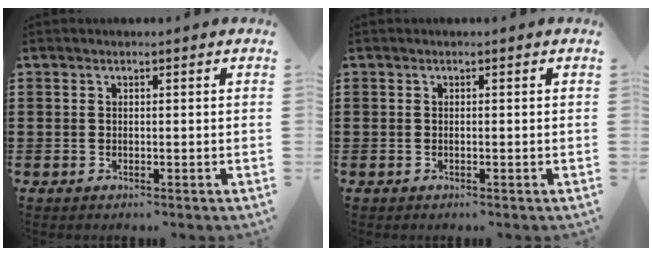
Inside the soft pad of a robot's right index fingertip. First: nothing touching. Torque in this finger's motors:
{"motor_torque": [-0.02, 0.00, 0.00, -0.01]}